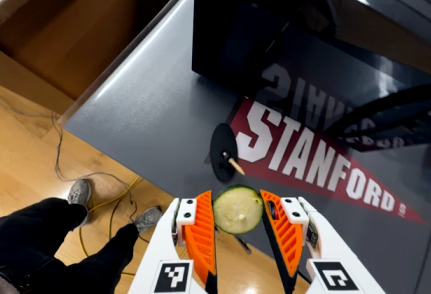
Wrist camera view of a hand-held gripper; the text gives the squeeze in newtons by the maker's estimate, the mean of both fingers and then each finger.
{"total": 7.9, "left": 7.8, "right": 7.9}